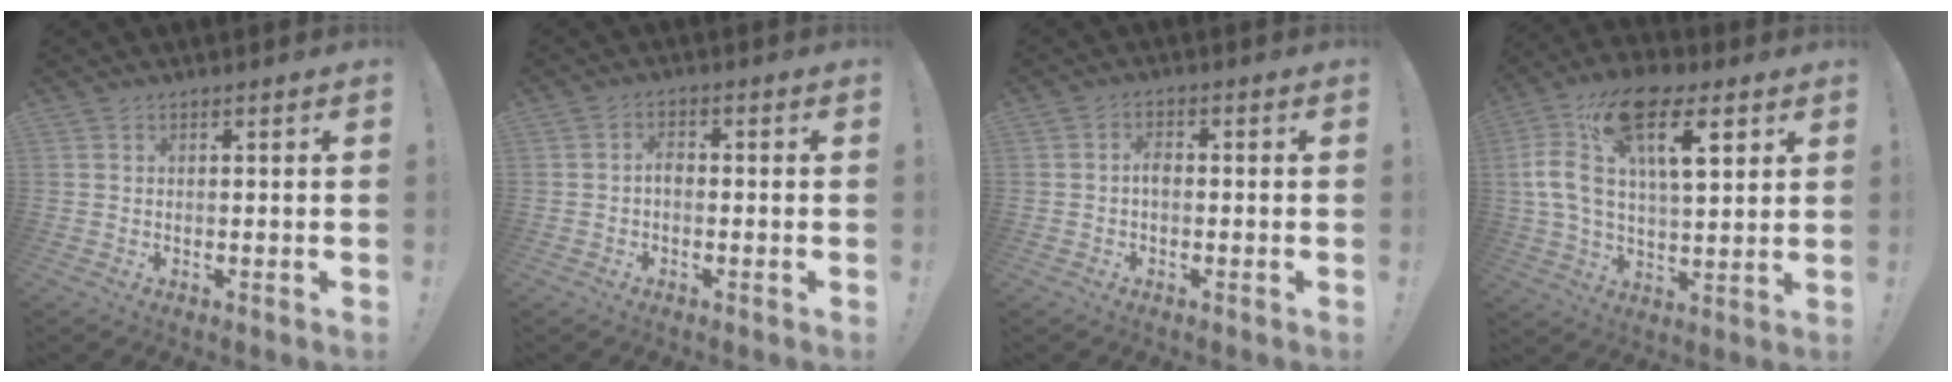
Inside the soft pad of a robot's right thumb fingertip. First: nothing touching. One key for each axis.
{"total": 2.6, "fx": -0.8, "fy": 1.7, "fz": 1.8, "tx": -0.030, "ty": 0.005, "tz": -0.016}
{"total": 2.5, "fx": -0.5, "fy": 1.5, "fz": 1.9, "tx": -0.034, "ty": 0.005, "tz": -0.011}
{"total": 20.7, "fx": 8.4, "fy": 10.2, "fz": 15.9, "tx": -0.292, "ty": -0.031, "tz": 0.133}